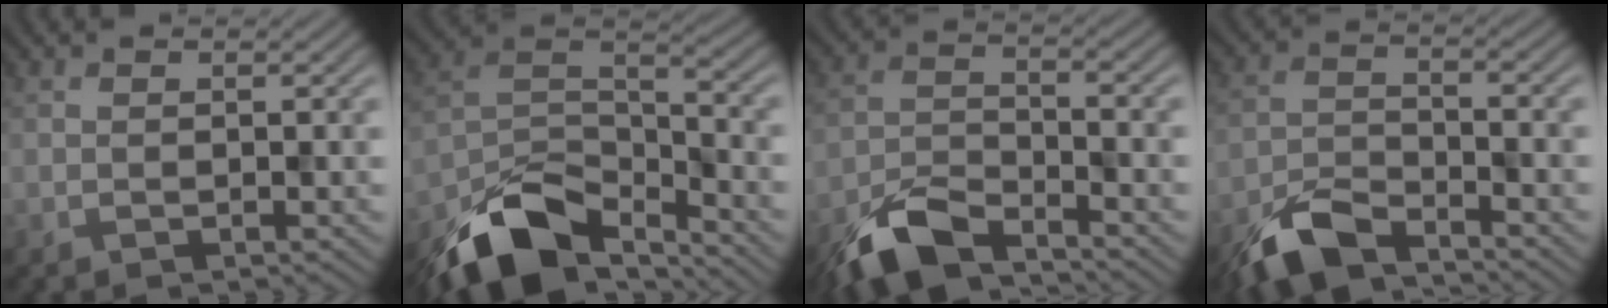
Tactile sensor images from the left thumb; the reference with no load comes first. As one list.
[{"total": 12.3, "force": [-9.1, 5.0, 6.7], "torque": [-0.135, -0.013, -0.177]}, {"total": 7.9, "force": [-6.3, 2.4, 4.2], "torque": [-0.083, -0.007, -0.140]}, {"total": 7.1, "force": [-5.7, 2.1, 3.6], "torque": [-0.071, -0.007, -0.127]}]